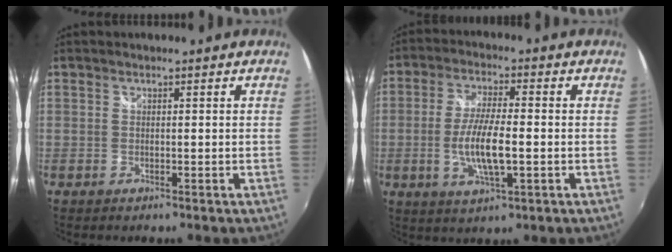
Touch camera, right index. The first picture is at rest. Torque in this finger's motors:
{"motor_torque": [0.51, 0.00, 0.61, 0.14]}